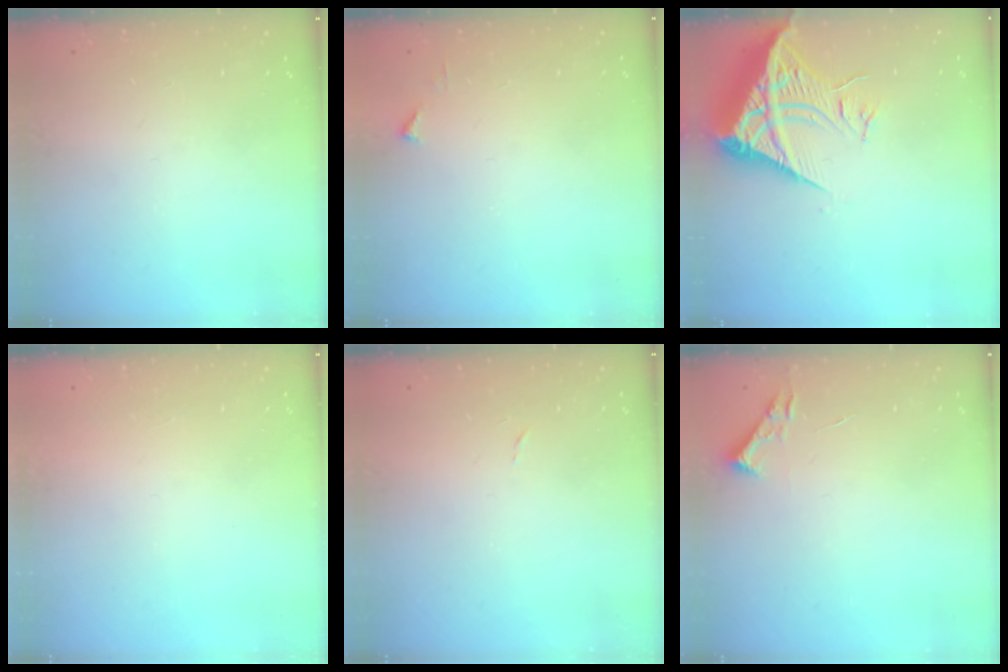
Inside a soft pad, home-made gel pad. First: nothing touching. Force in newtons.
{"total": 3.2, "press": 3.2, "slide": 0.3}
{"total": 10.3, "press": 10.3, "slide": 1.2}
{"total": 1.5, "press": 1.5, "slide": 0.1}
{"total": 2.4, "press": 2.4, "slide": 0.4}
{"total": 2.7, "press": 2.7, "slide": 0.4}